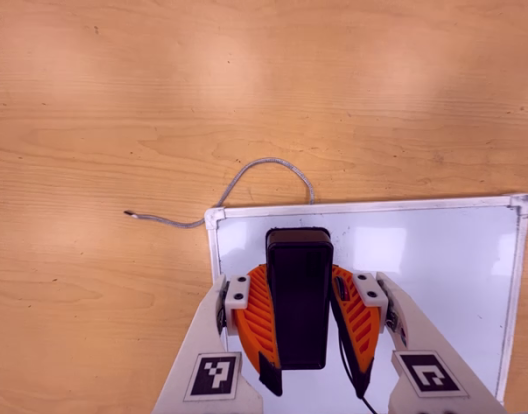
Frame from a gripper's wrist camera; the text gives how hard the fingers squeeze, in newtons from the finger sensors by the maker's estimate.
{"total": 6.6, "left": 5.7, "right": 7.6}